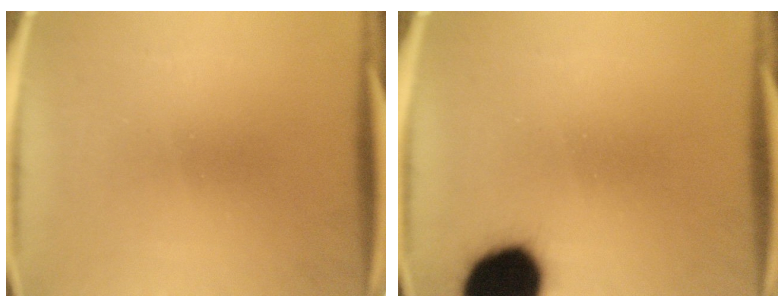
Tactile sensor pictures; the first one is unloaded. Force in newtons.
{"total": 20.1}